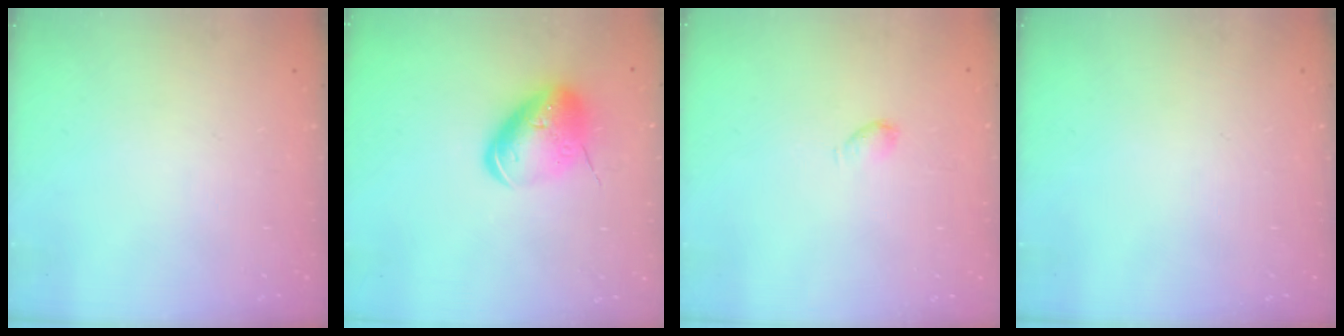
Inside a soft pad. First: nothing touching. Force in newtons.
{"total": 12.9, "press": 12.7, "slide": 2.3}
{"total": 2.8, "press": 2.8, "slide": 0.5}
{"total": 0.0}